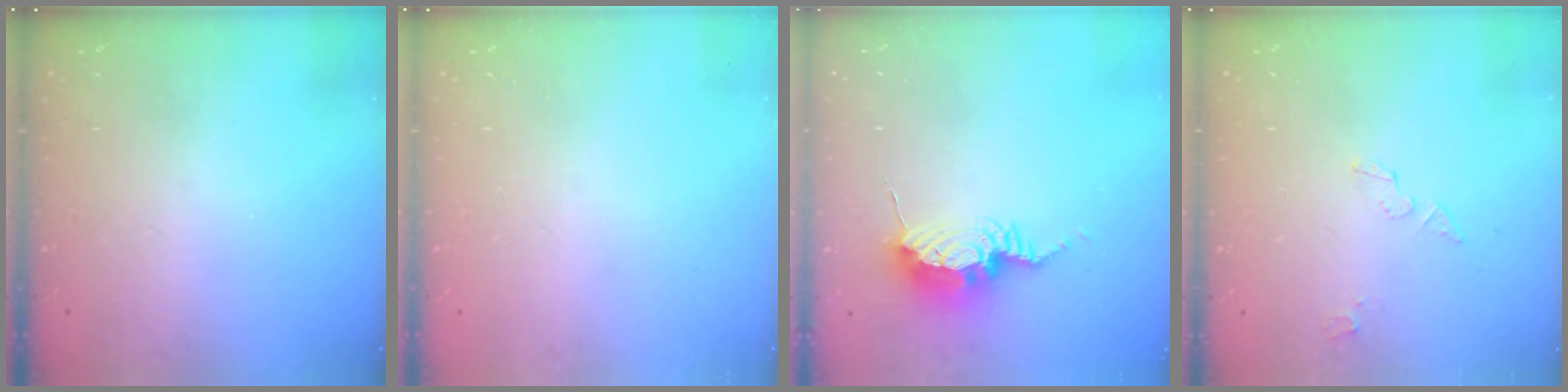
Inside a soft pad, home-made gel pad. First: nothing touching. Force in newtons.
{"total": 0.0}
{"total": 9.8, "press": 9.7, "slide": 0.9}
{"total": 4.7, "press": 3.6, "slide": 3.1}